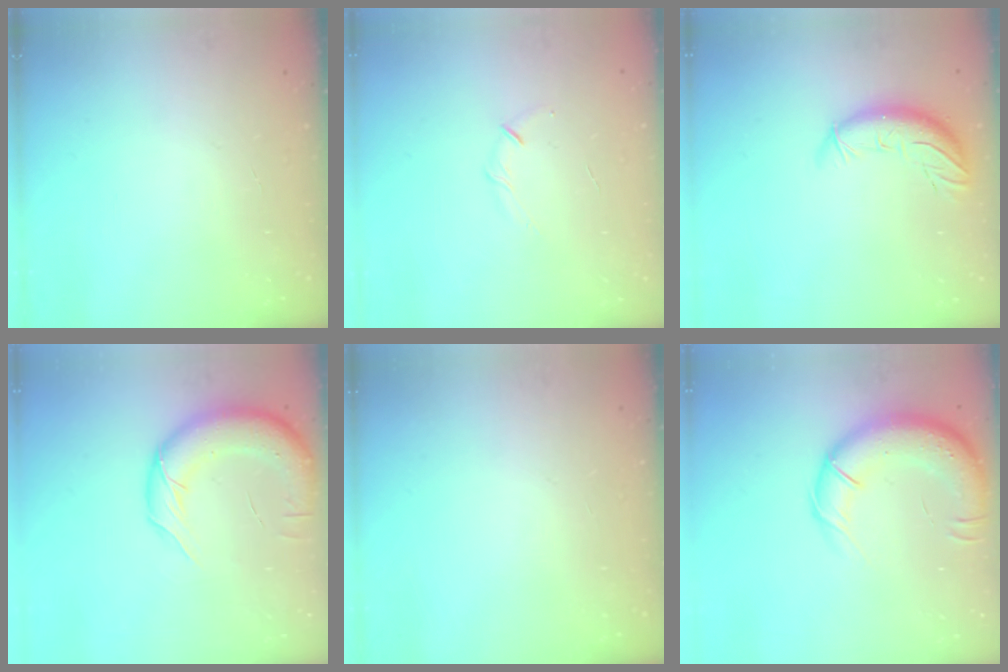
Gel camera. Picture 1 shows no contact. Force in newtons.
{"total": 4.2, "press": 4.0, "slide": 1.0}
{"total": 10.8, "press": 10.4, "slide": 3.1}
{"total": 12.8, "press": 12.5, "slide": 2.9}
{"total": 0.0}
{"total": 16.8, "press": 16.3, "slide": 4.1}